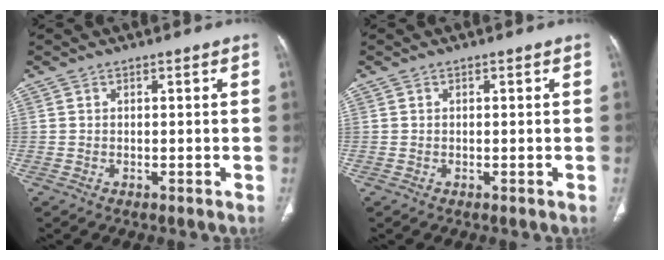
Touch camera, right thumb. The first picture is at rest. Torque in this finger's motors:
{"motor_torque": [0.15, -0.09, -0.29, 0.10, -0.01]}